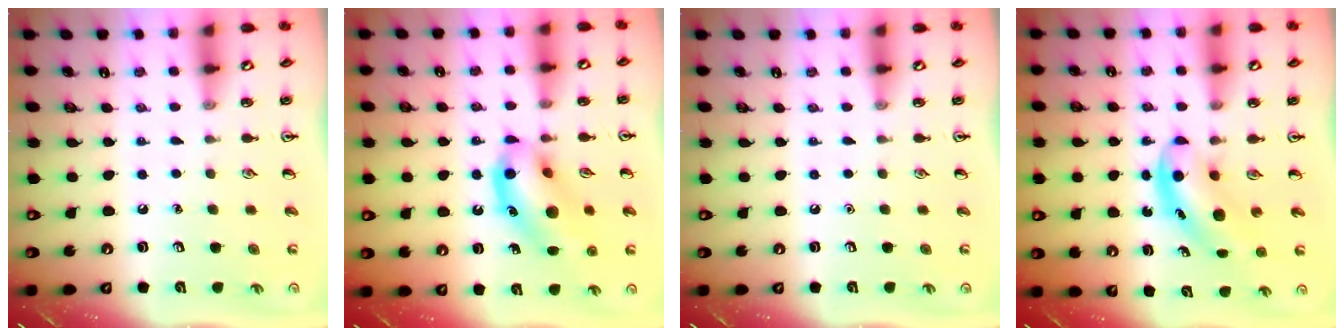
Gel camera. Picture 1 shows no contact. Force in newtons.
{"total": 13.7, "press": 13.5, "slide": 1.9}
{"total": 0.0}
{"total": 5.5, "press": 5.5, "slide": 0.7}